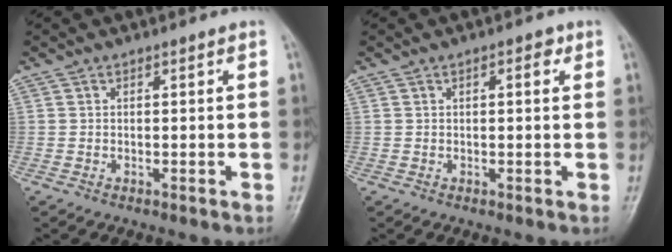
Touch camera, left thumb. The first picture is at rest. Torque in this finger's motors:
{"motor_torque": [-0.19, -0.11, 0.06, 0.07, -0.08]}